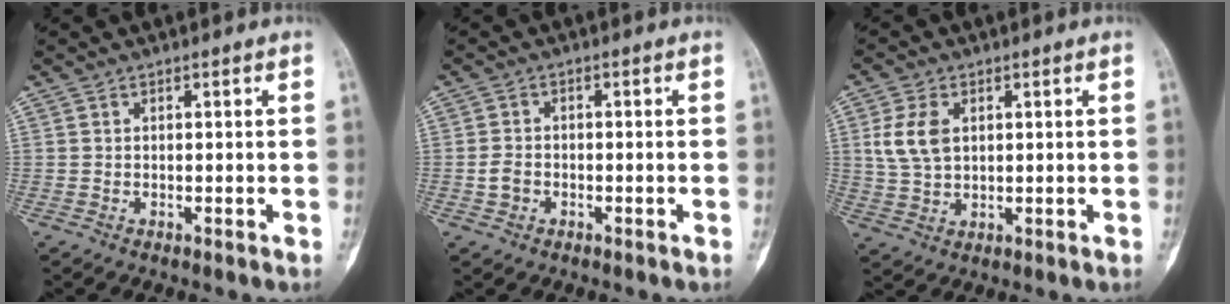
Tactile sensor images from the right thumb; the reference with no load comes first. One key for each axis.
{"total": 2.6, "fx": -0.9, "fy": 2.1, "fz": 1.4, "tx": -0.021, "ty": 0.011, "tz": -0.016}
{"total": 7.1, "fx": 1.8, "fy": 4.5, "fz": 5.2, "tx": -0.102, "ty": -0.001, "tz": 0.042}